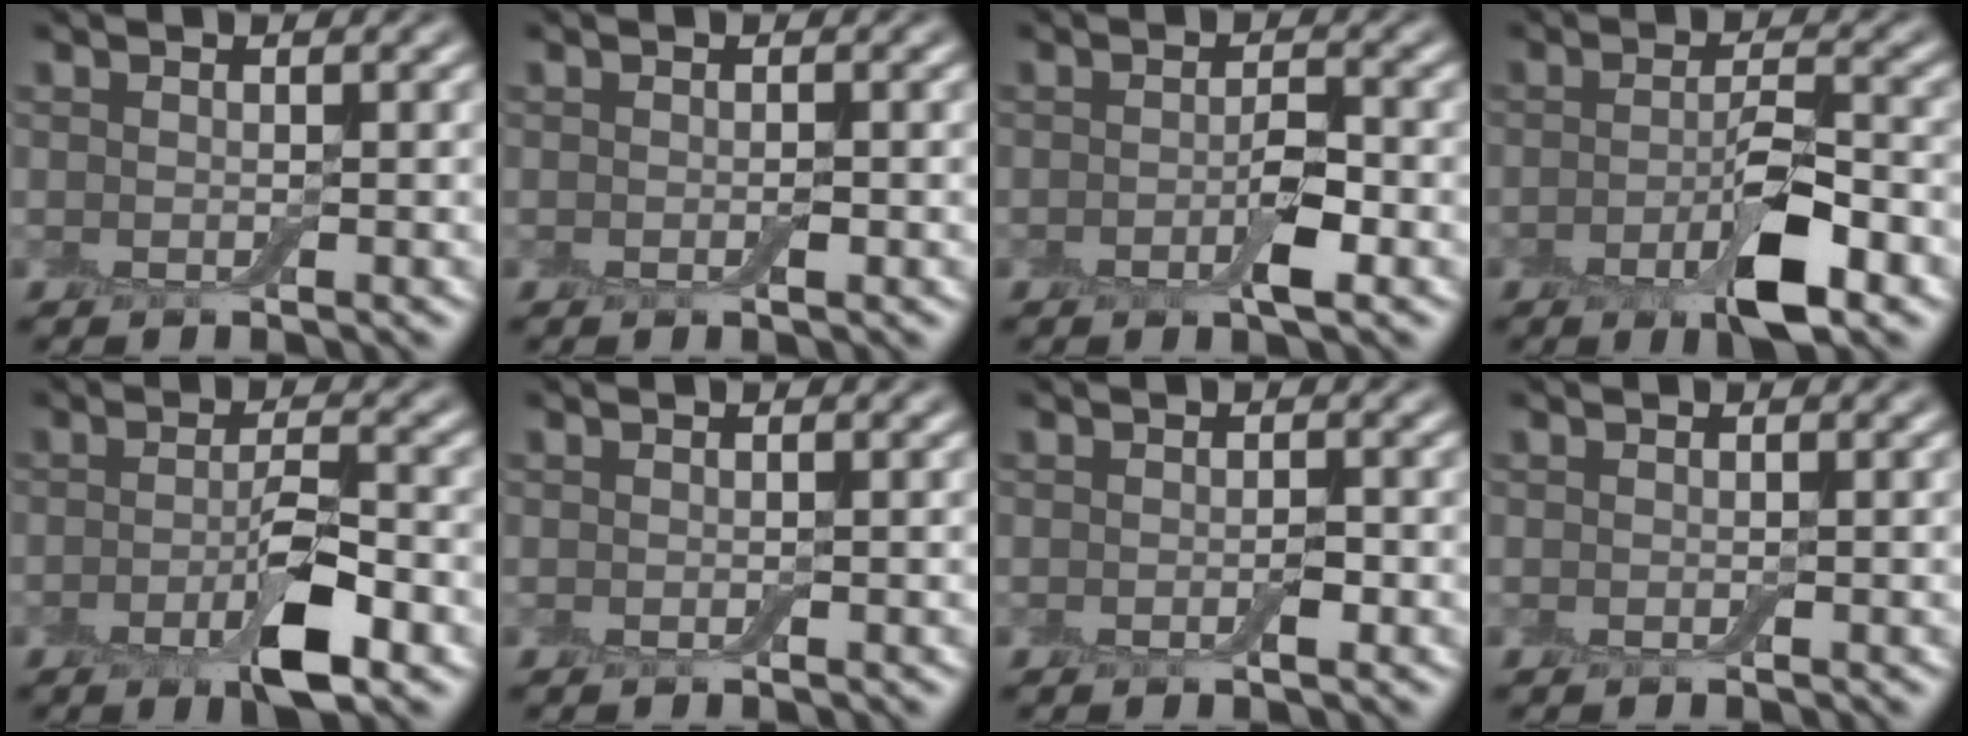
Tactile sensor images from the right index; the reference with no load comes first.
{"total": 0.7, "force": [-0.2, 0.1, 0.6], "torque": [-0.010, -0.001, -0.002]}
{"total": 2.6, "force": [-0.9, 0.7, 2.4], "torque": [-0.039, 0.000, -0.018]}
{"total": 5.5, "force": [-2.3, 1.5, 4.8], "torque": [-0.085, -0.002, -0.042]}
{"total": 5.0, "force": [-1.9, 1.3, 4.4], "torque": [-0.078, -0.003, -0.036]}
{"total": 0.0}
{"total": 1.0, "force": [-0.3, 0.3, 0.9], "torque": [-0.014, 0.000, -0.005]}
{"total": 0.0}